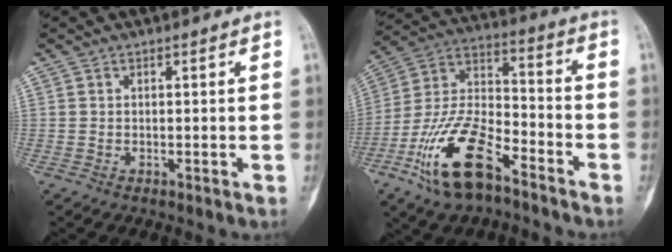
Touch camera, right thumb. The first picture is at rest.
{"total": 18.3, "force": [-10.3, 8.1, 12.9], "torque": [-0.248, 0.065, -0.194]}